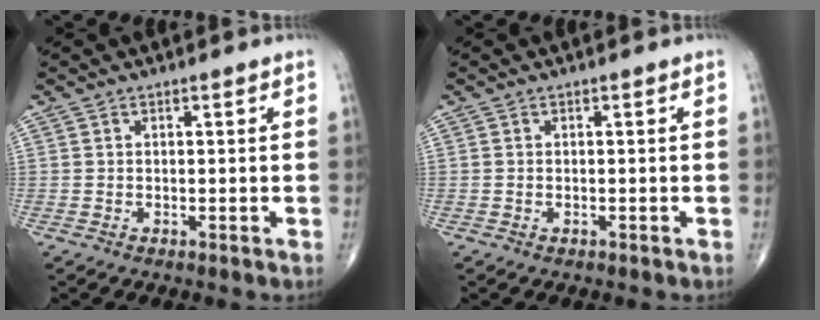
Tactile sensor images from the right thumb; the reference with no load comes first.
{"total": 0.0}